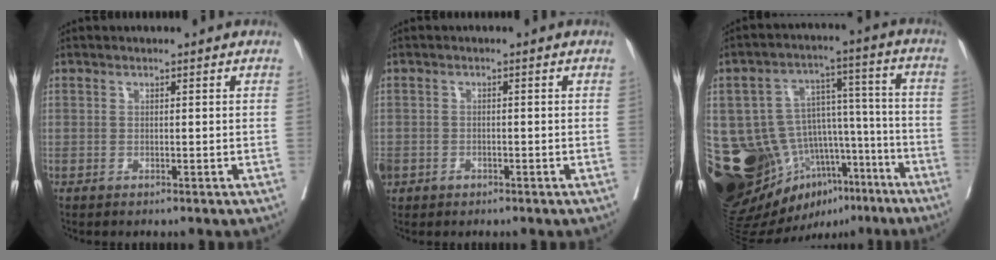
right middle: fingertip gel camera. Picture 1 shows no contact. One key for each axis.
{"total": 6.7, "fx": -2.6, "fy": 5.7, "fz": 2.6, "tx": -0.092, "ty": 0.005, "tz": -0.039}
{"total": 23.5, "fx": -11.2, "fy": 15.1, "fz": 14.0, "tx": -0.263, "ty": 0.055, "tz": -0.163}